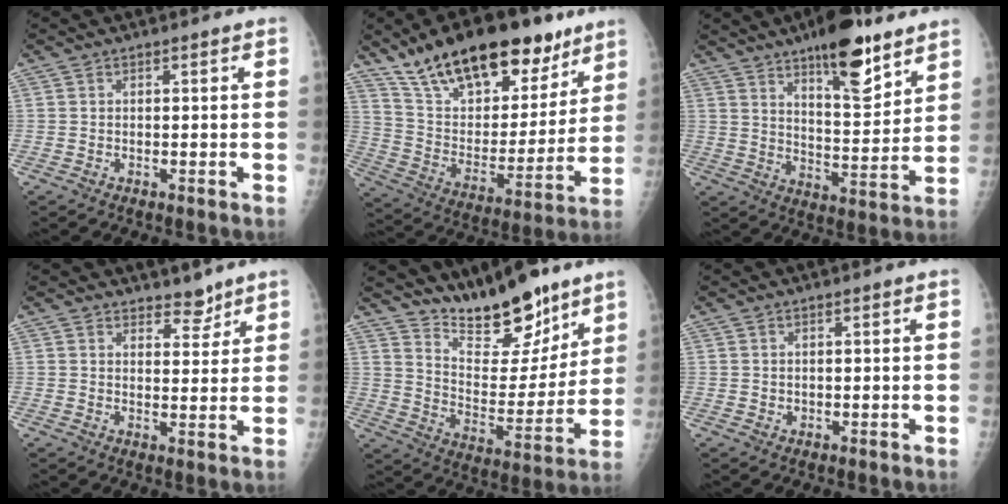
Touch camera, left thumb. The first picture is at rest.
{"total": 26.6, "force": [18.2, 11.8, 15.5], "torque": [-0.212, -0.056, 0.298]}
{"total": 15.2, "force": [9.9, 4.9, 10.4], "torque": [-0.125, -0.065, 0.156]}
{"total": 3.8, "force": [3.2, 1.7, 1.0], "torque": [0.008, -0.026, 0.049]}
{"total": 18.1, "force": [14.2, 6.5, 9.1], "torque": [-0.089, -0.105, 0.235]}
{"total": 0.6, "force": [0.3, 0.5, 0.1], "torque": [0.005, -0.001, 0.003]}